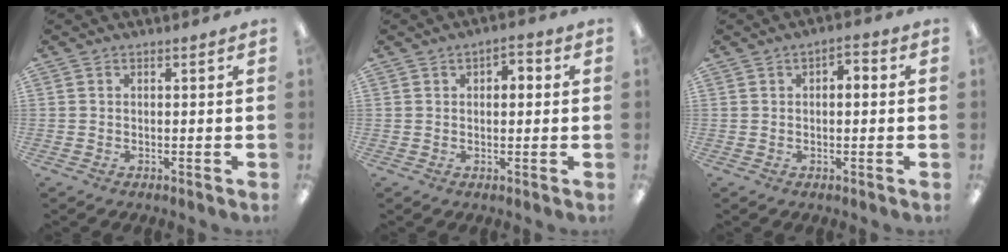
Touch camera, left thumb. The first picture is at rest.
{"total": 2.4, "force": [0.0, 1.8, 1.6], "torque": [-0.013, 0.004, -0.006]}
{"total": 2.6, "force": [-0.6, 1.7, 1.8], "torque": [-0.023, 0.008, -0.015]}